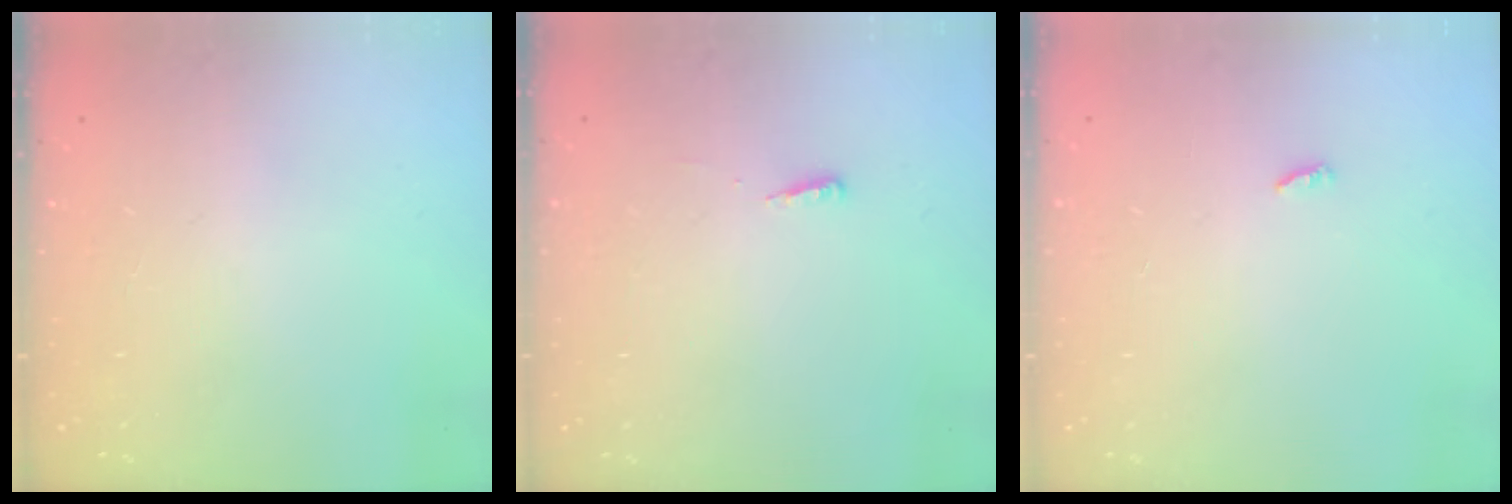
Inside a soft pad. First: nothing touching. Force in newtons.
{"total": 3.1, "press": 3.0, "slide": 0.9}
{"total": 2.3, "press": 2.3, "slide": 0.2}